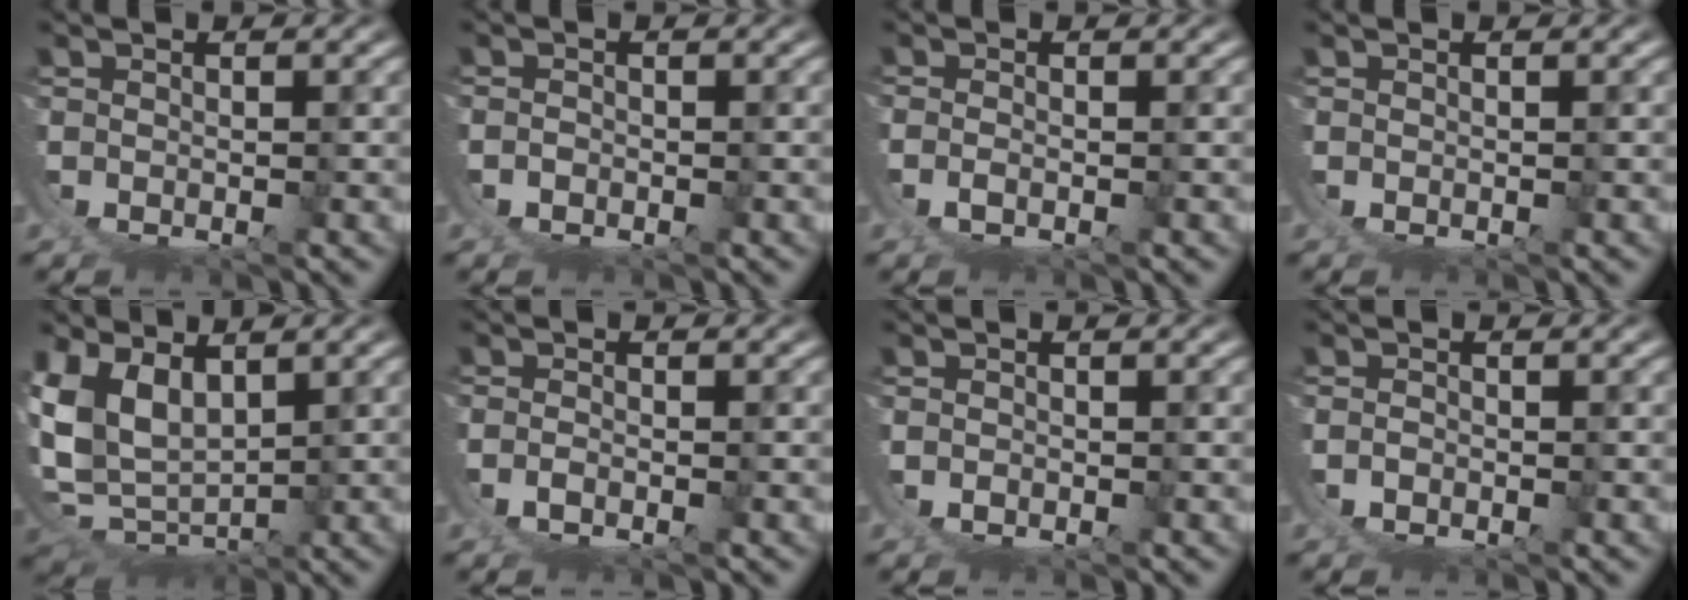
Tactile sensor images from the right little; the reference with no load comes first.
{"total": 2.1, "force": [0.0, 2.0, 0.6], "torque": [-0.024, -0.002, -0.002]}
{"total": 1.3, "force": [0.5, 0.5, 1.1], "torque": [-0.029, -0.005, 0.012]}
{"total": 0.0}
{"total": 9.2, "force": [2.1, 6.9, 5.7], "torque": [-0.177, -0.043, 0.060]}
{"total": 1.8, "force": [0.2, 1.2, 1.3], "torque": [-0.034, -0.006, 0.005]}
{"total": 1.0, "force": [0.2, 0.9, 0.2], "torque": [-0.009, 0.001, 0.002]}
{"total": 2.0, "force": [0.1, 1.9, 0.8], "torque": [-0.028, -0.003, 0.000]}